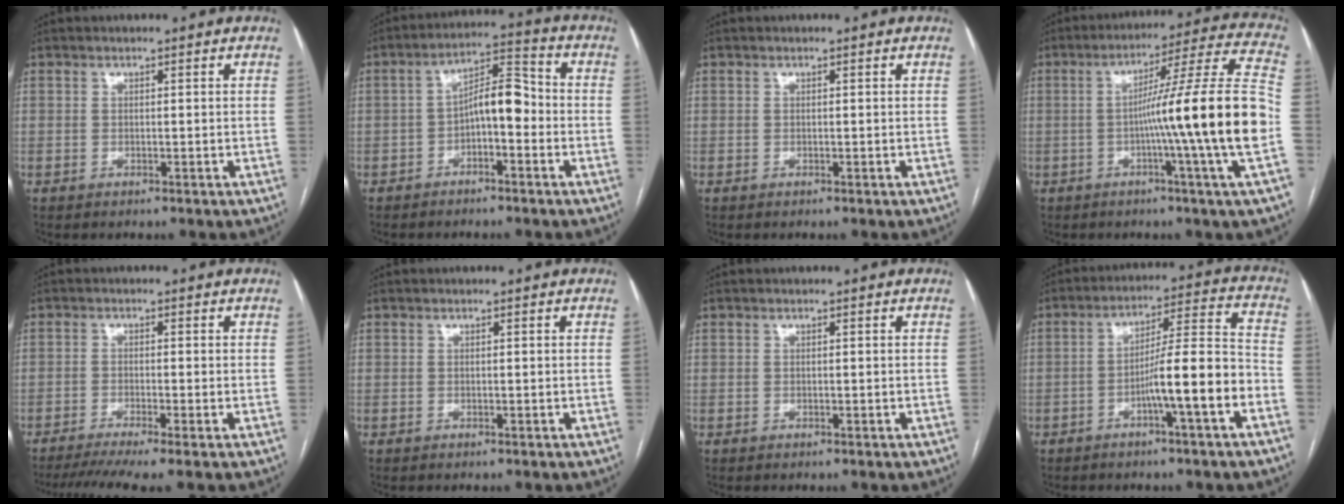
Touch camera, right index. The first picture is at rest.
{"total": 7.2, "force": [-1.6, 2.6, 6.5], "torque": [-0.111, 0.032, -0.029]}
{"total": 0.0}
{"total": 17.9, "force": [-3.3, -2.7, 17.4], "torque": [-0.256, -0.001, -0.065]}
{"total": 7.0, "force": [-5.3, -0.3, 4.7], "torque": [-0.078, -0.010, -0.087]}
{"total": 0.0}
{"total": 0.0}
{"total": 10.9, "force": [-4.3, -0.2, 10.0], "torque": [-0.160, 0.020, -0.067]}